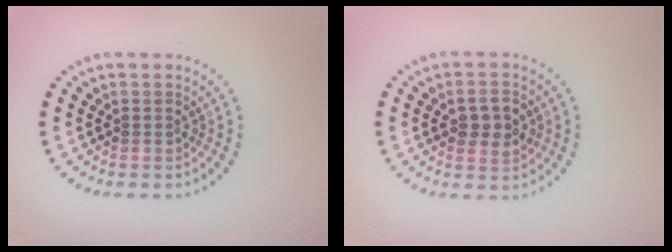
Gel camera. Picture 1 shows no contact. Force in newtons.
{"total": 2.7, "press": 2.7, "slide": 0.0}